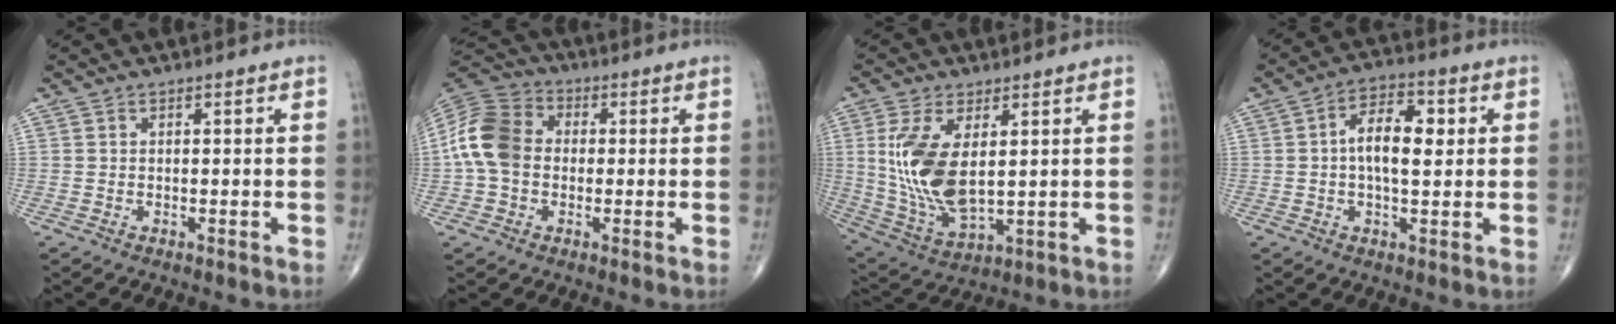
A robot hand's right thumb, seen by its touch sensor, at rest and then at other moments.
{"total": 11.9, "force": [-0.3, 9.1, 7.6], "torque": [-0.146, 0.034, -0.016]}
{"total": 14.2, "force": [2.4, 6.7, 12.3], "torque": [-0.254, -0.019, 0.064]}
{"total": 9.0, "force": [1.1, 4.3, 7.8], "torque": [-0.120, 0.014, 0.010]}